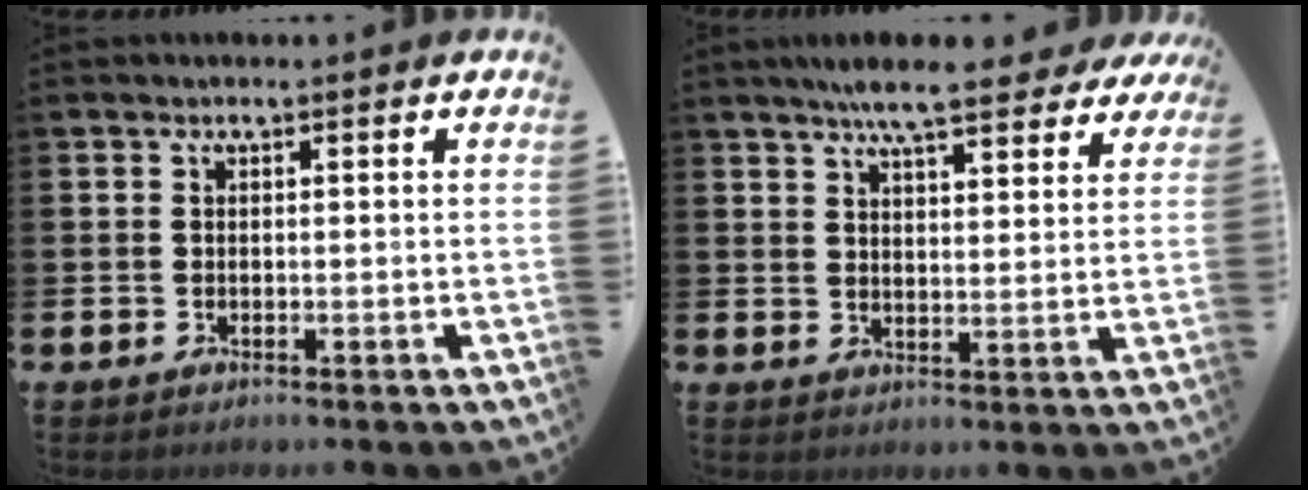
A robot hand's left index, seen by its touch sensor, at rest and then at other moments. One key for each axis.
{"total": 7.8, "fx": 7.0, "fy": 1.4, "fz": 3.1, "tx": -0.063, "ty": -0.028, "tz": 0.123}